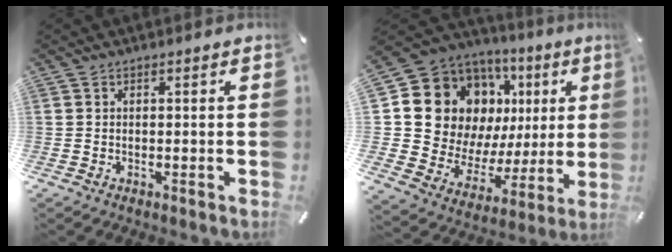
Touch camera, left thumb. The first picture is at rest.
{"total": 17.7, "force": [7.5, 13.6, 8.5], "torque": [-0.152, -0.052, 0.154]}